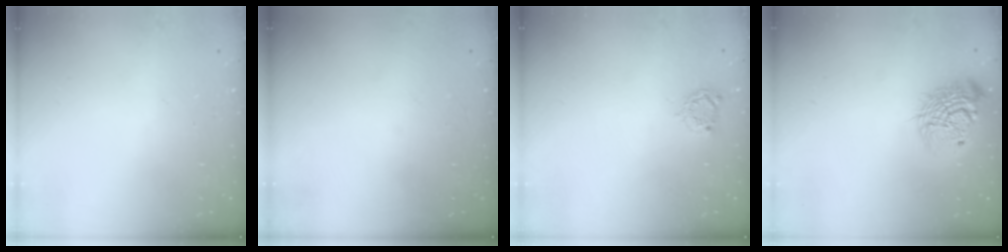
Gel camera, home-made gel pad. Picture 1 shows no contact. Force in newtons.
{"total": 0.0}
{"total": 4.0, "press": 4.0, "slide": 0.2}
{"total": 15.9, "press": 15.9, "slide": 1.0}